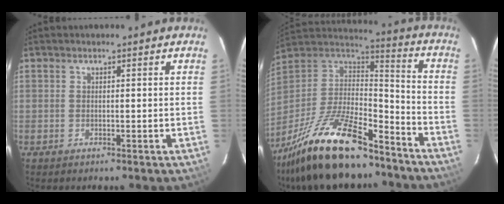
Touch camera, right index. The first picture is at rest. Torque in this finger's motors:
{"motor_torque": [1.38, -0.75, 0.70, 0.15]}